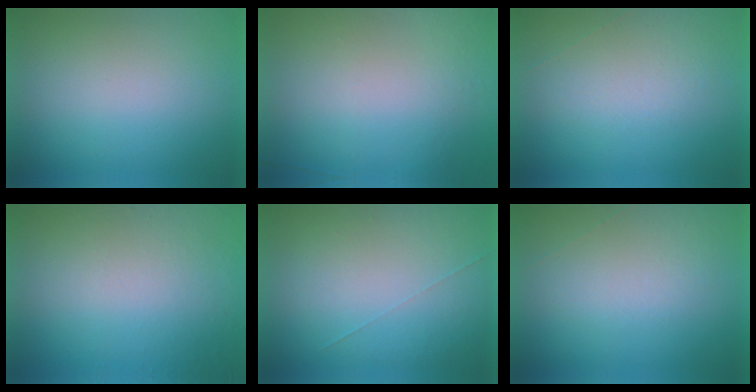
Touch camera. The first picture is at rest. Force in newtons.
{"total": 5.5}
{"total": 1.0}
{"total": 4.7}
{"total": 1.0}
{"total": 1.0}